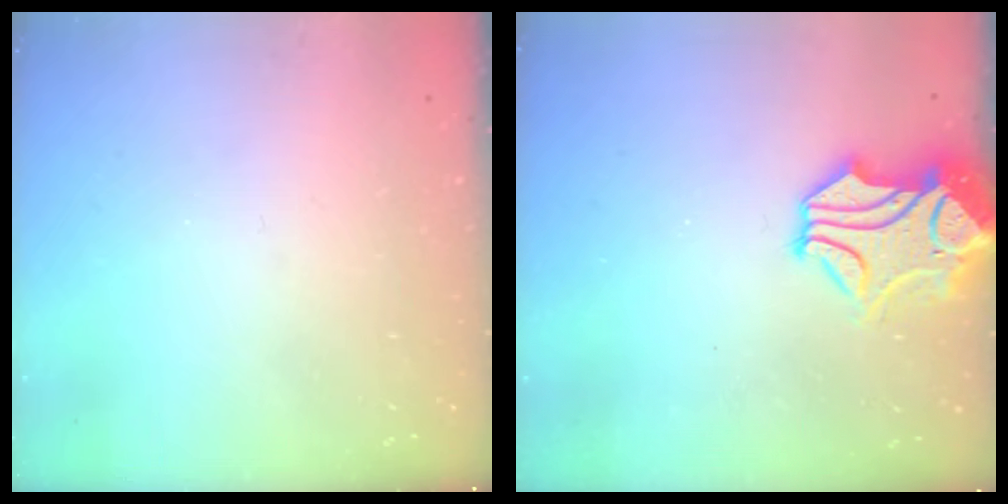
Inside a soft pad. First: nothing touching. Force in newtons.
{"total": 2.4, "press": 2.1, "slide": 1.3}